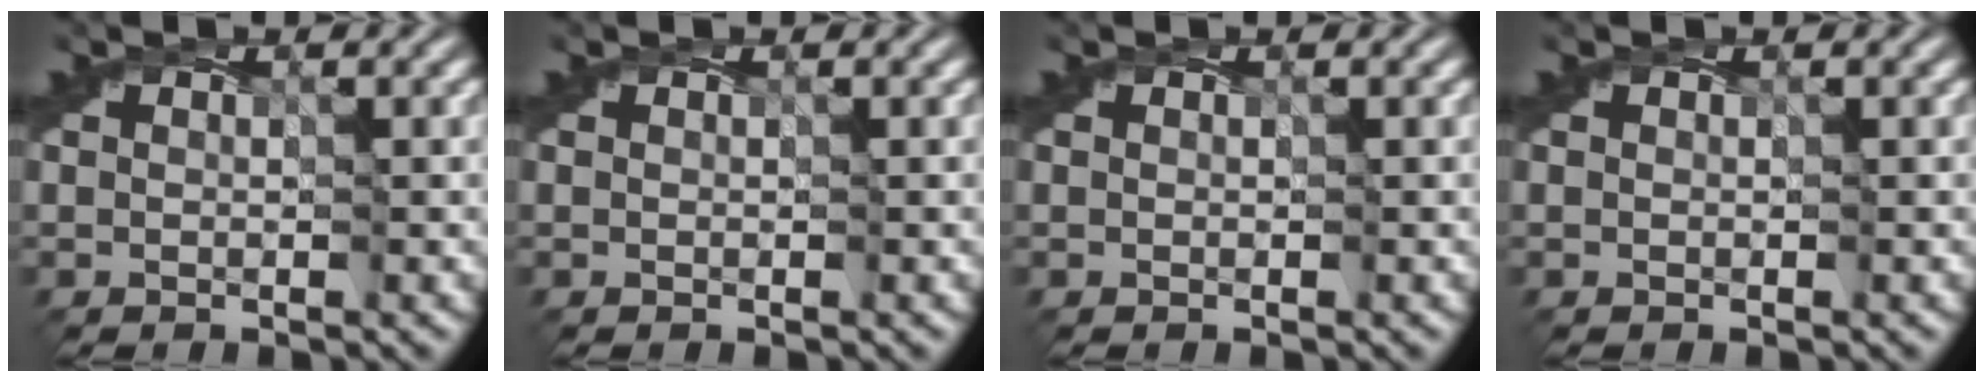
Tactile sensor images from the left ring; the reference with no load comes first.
{"total": 0.0}
{"total": 0.0}
{"total": 0.0}